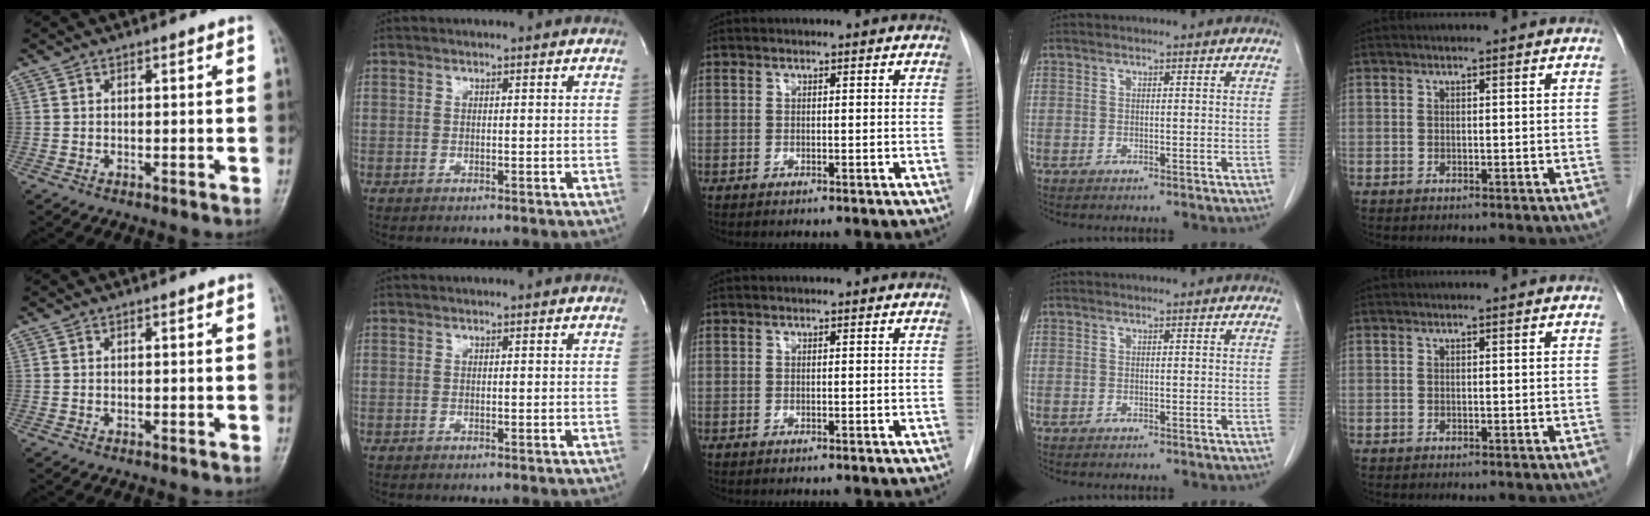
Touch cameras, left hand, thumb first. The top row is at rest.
{}